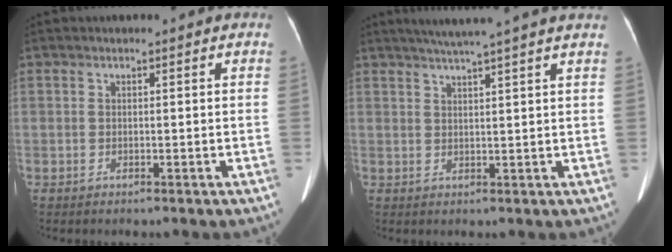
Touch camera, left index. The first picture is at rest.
{"total": 8.5, "force": [6.9, -1.2, 4.7], "torque": [-0.071, 0.024, 0.087]}